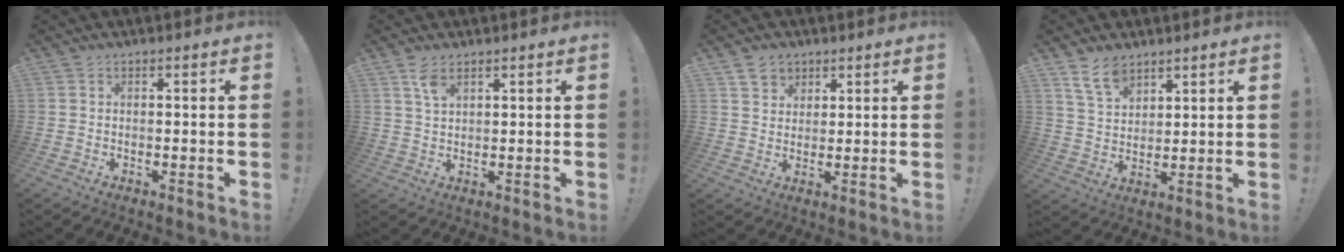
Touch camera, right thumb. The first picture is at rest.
{"total": 4.3, "force": [2.7, 1.9, 2.8], "torque": [-0.049, -0.011, 0.047]}
{"total": 5.6, "force": [3.5, 4.2, 1.2], "torque": [-0.014, -0.017, 0.067]}
{"total": 8.1, "force": [6.1, 4.1, 3.3], "torque": [-0.066, -0.031, 0.118]}